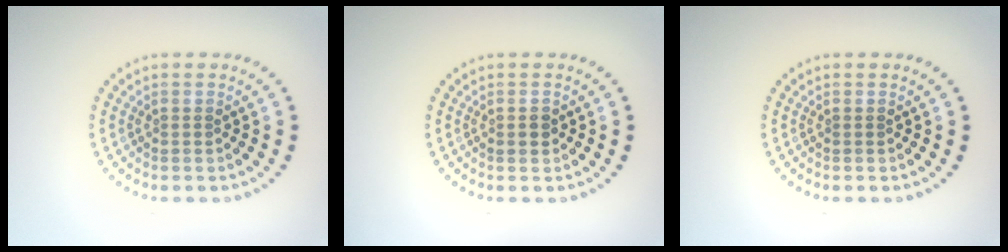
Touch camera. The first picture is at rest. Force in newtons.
{"total": 1.2, "press": 1.2, "slide": 0.1}
{"total": 0.0}